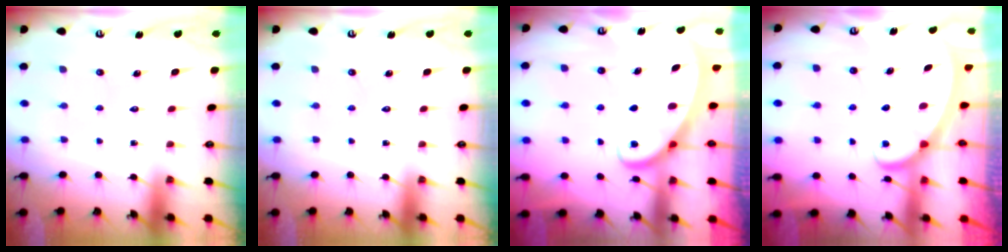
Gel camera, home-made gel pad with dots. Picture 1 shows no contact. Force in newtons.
{"total": 0.0}
{"total": 2.5, "press": 2.5, "slide": 0.3}
{"total": 2.6, "press": 2.6, "slide": 0.3}